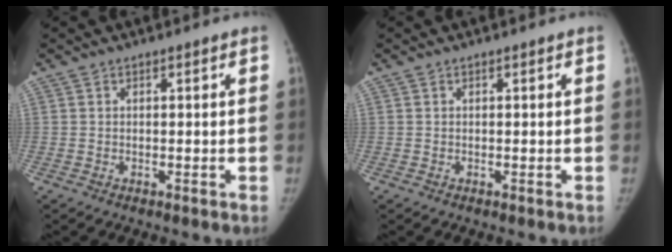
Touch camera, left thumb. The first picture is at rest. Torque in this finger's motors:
{"motor_torque": [0.01, 0.01, 0.20, -0.20, 0.03]}